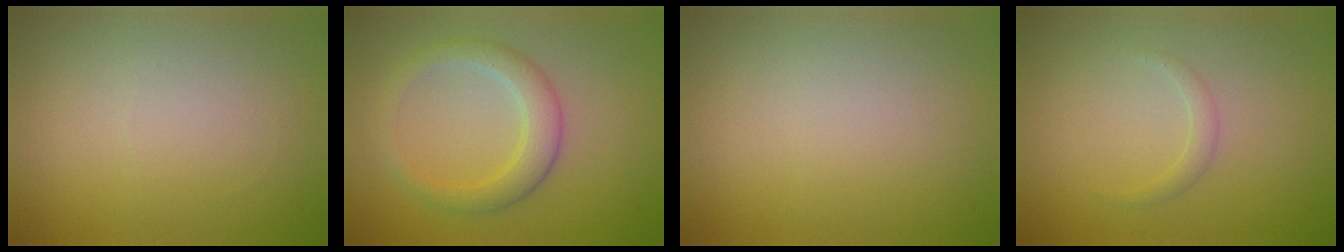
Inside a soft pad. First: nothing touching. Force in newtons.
{"total": 3.1, "press": 3.1, "slide": 0.2}
{"total": 0.0}
{"total": 1.0, "press": 1.0, "slide": 0.1}